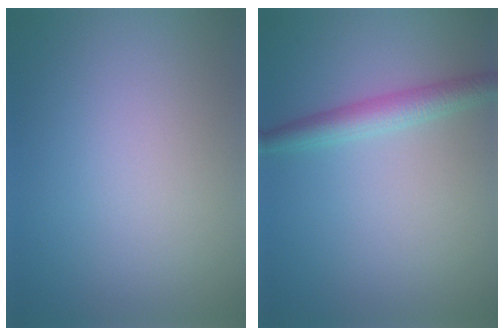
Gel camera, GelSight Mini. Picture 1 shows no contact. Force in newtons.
{"total": 2.8, "press": 2.8, "slide": 0.1}